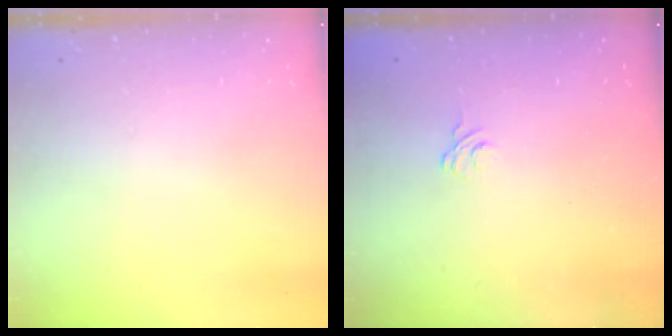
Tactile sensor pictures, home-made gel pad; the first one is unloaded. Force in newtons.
{"total": 2.5, "press": 2.1, "slide": 1.3}